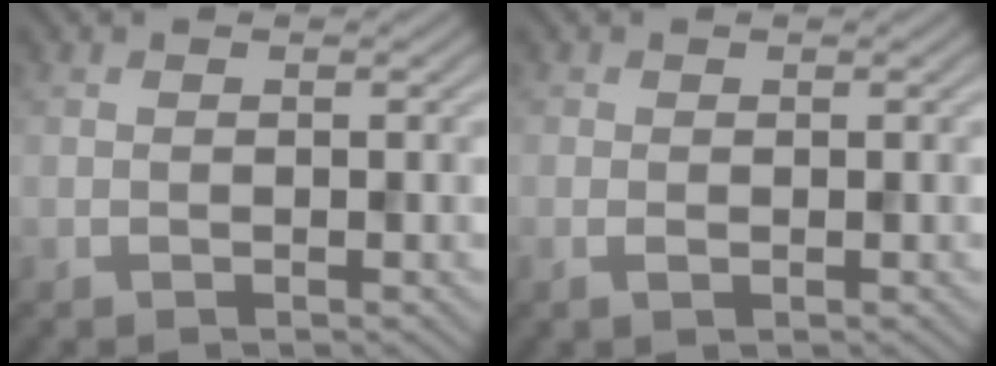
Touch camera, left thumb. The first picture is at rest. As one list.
[{"total": 0.9, "force": [-0.1, 0.6, 0.7], "torque": [-0.015, -0.001, -0.003]}]